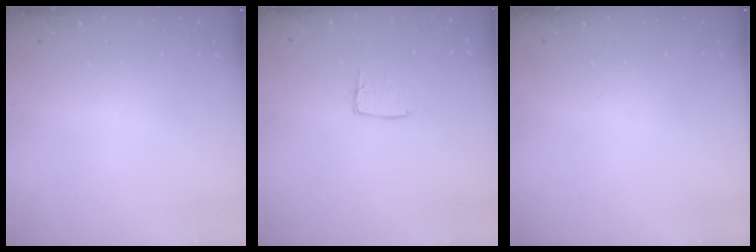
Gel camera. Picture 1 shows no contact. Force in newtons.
{"total": 6.7, "press": 6.7, "slide": 0.5}
{"total": 0.0}